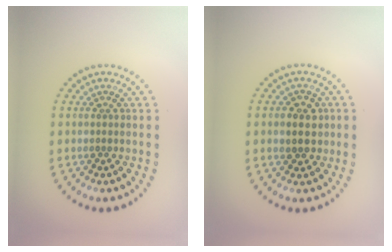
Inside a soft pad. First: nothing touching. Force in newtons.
{"total": 2.8, "press": 2.7, "slide": 0.8}